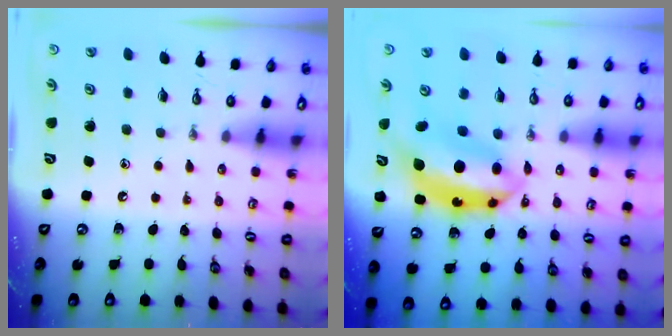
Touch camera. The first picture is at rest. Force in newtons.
{"total": 11.9, "press": 11.9, "slide": 1.1}